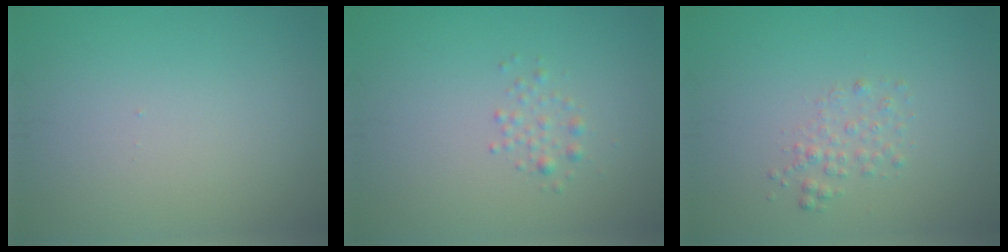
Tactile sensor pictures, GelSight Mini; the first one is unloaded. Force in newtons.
{"total": 1.2, "press": 1.2, "slide": 0.0}
{"total": 1.4, "press": 1.4, "slide": 0.1}